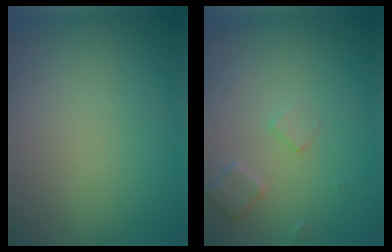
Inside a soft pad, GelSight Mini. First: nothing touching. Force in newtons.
{"total": 1.8, "press": 1.8, "slide": 0.3}